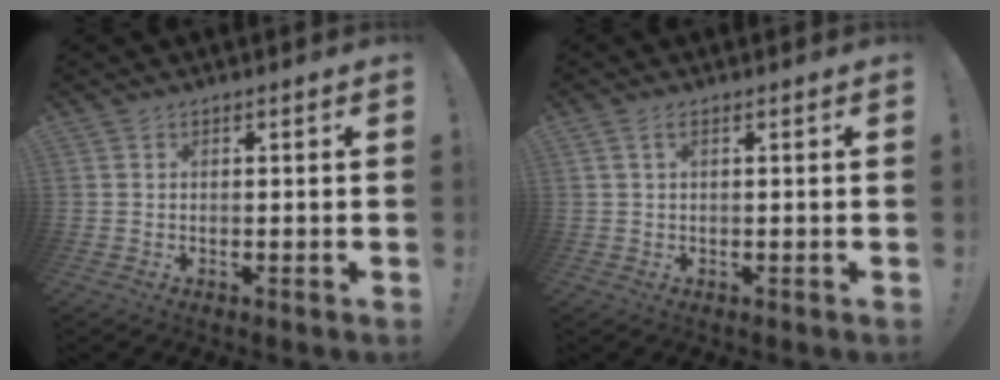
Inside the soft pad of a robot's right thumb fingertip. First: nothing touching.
{"total": 1.6, "force": [0.5, 0.4, 1.5], "torque": [-0.035, 0.004, 0.008]}